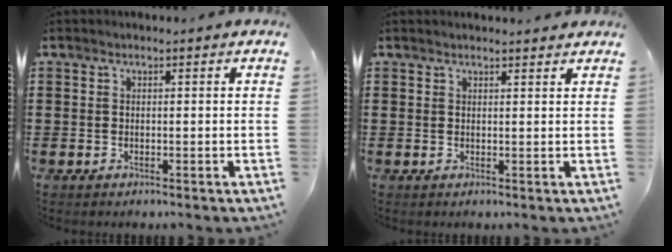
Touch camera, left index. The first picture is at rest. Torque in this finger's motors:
{"motor_torque": [0.19, 0.19, -0.03, -0.02]}